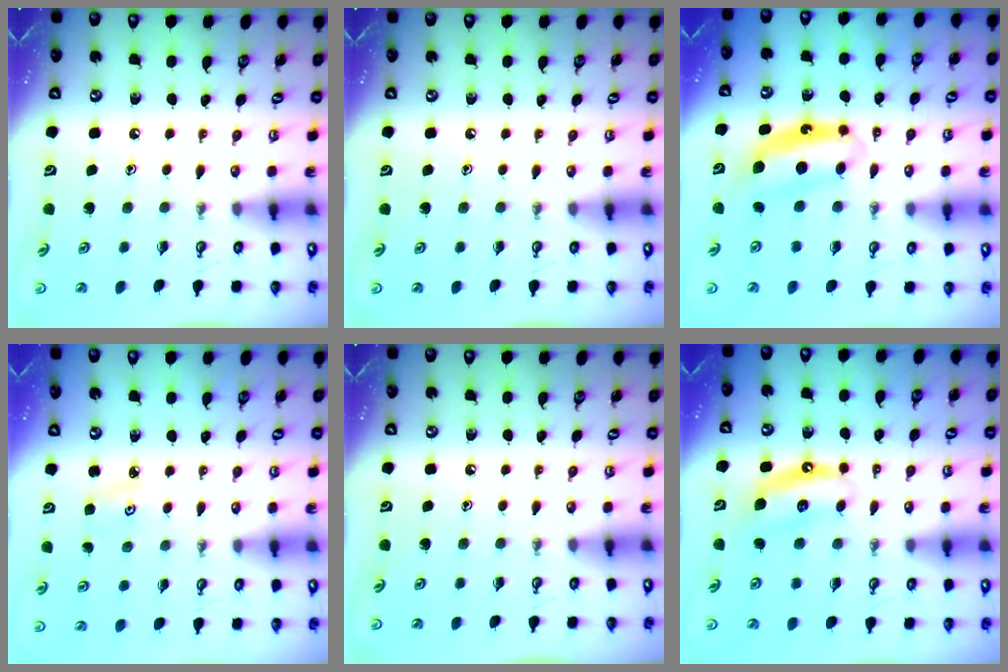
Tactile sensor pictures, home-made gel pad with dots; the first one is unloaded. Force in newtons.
{"total": 0.0}
{"total": 7.0, "press": 7.0, "slide": 0.2}
{"total": 2.7, "press": 2.6, "slide": 0.4}
{"total": 0.0}
{"total": 6.5, "press": 6.5, "slide": 0.9}